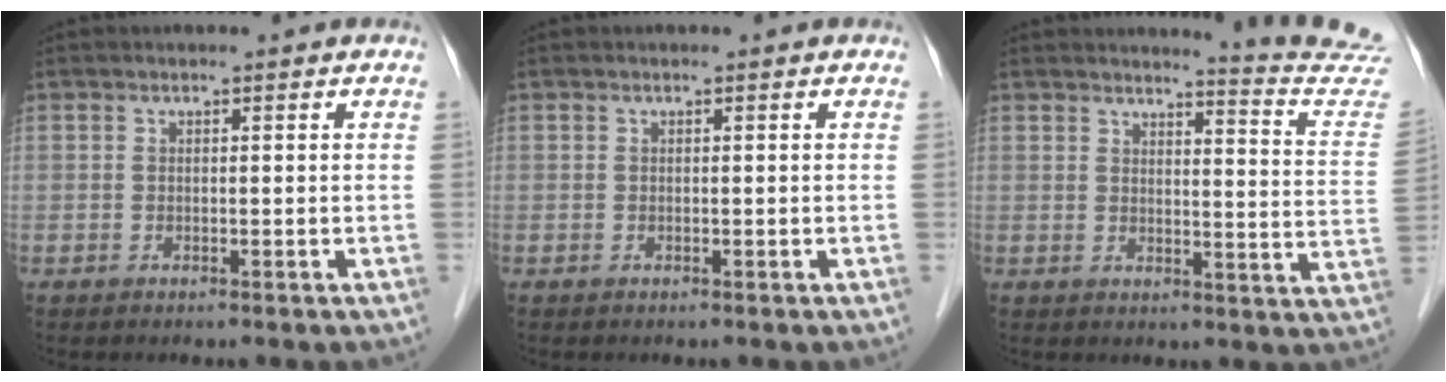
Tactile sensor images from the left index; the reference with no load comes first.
{"total": 0.0}
{"total": 13.0, "force": [12.9, -1.5, 1.0], "torque": [-0.007, -0.122, 0.121]}